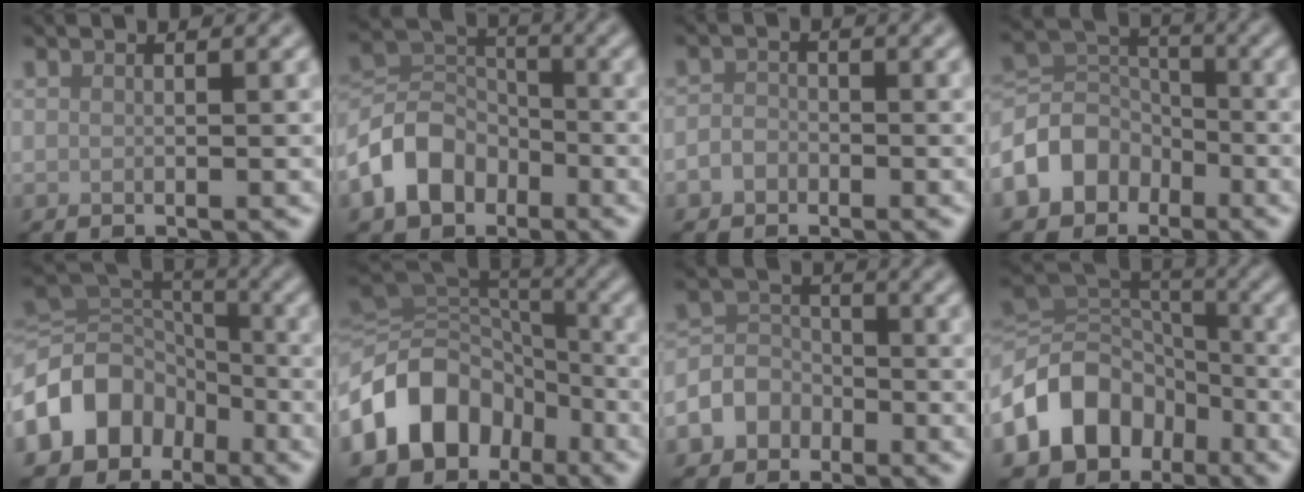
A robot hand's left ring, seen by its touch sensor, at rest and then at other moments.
{"total": 6.5, "force": [-3.4, 4.8, 2.9], "torque": [-0.055, 0.003, -0.078]}
{"total": 1.7, "force": [-0.9, 1.3, 0.6], "torque": [-0.008, 0.003, -0.022]}
{"total": 6.3, "force": [-3.2, 4.8, 2.5], "torque": [-0.046, 0.008, -0.076]}
{"total": 10.1, "force": [-4.5, 7.8, 4.5], "torque": [-0.098, 0.005, -0.100]}
{"total": 11.5, "force": [-4.9, 8.9, 5.4], "torque": [-0.117, 0.003, -0.099]}
{"total": 4.4, "force": [-2.4, 3.5, 1.1], "torque": [-0.003, 0.004, -0.061]}
{"total": 9.9, "force": [-4.5, 7.7, 4.4], "torque": [-0.077, 0.005, -0.093]}